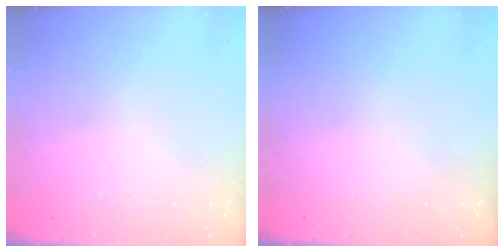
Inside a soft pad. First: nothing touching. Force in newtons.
{"total": 0.0}